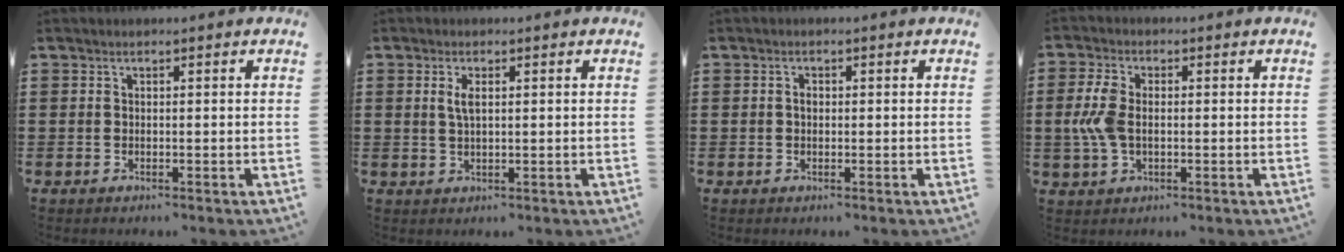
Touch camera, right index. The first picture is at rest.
{"total": 2.3, "force": [0.6, 0.7, 2.1], "torque": [-0.044, 0.004, 0.009]}
{"total": 1.2, "force": [0.0, 0.7, 0.9], "torque": [-0.020, 0.002, 0.000]}
{"total": 5.7, "force": [-0.1, 3.3, 4.7], "torque": [-0.126, -0.003, -0.012]}